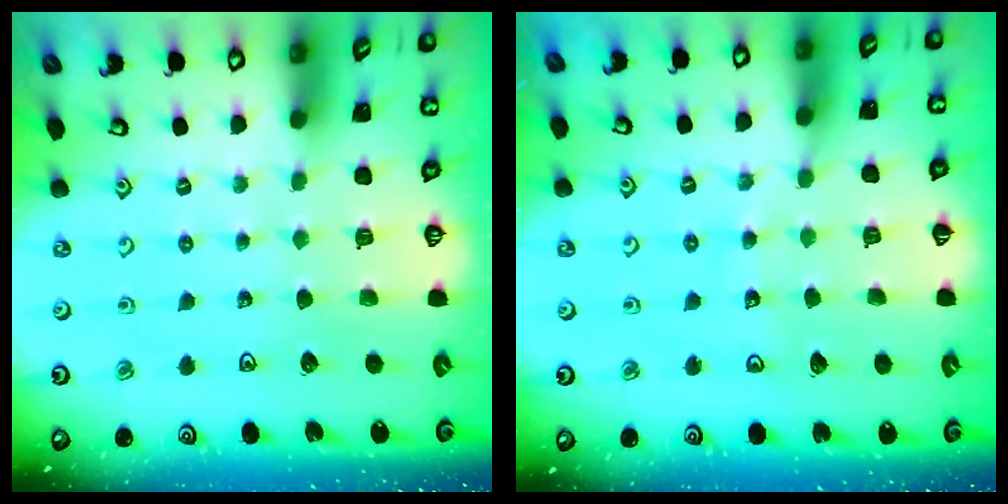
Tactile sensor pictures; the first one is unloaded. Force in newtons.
{"total": 6.9, "press": 6.9, "slide": 0.9}